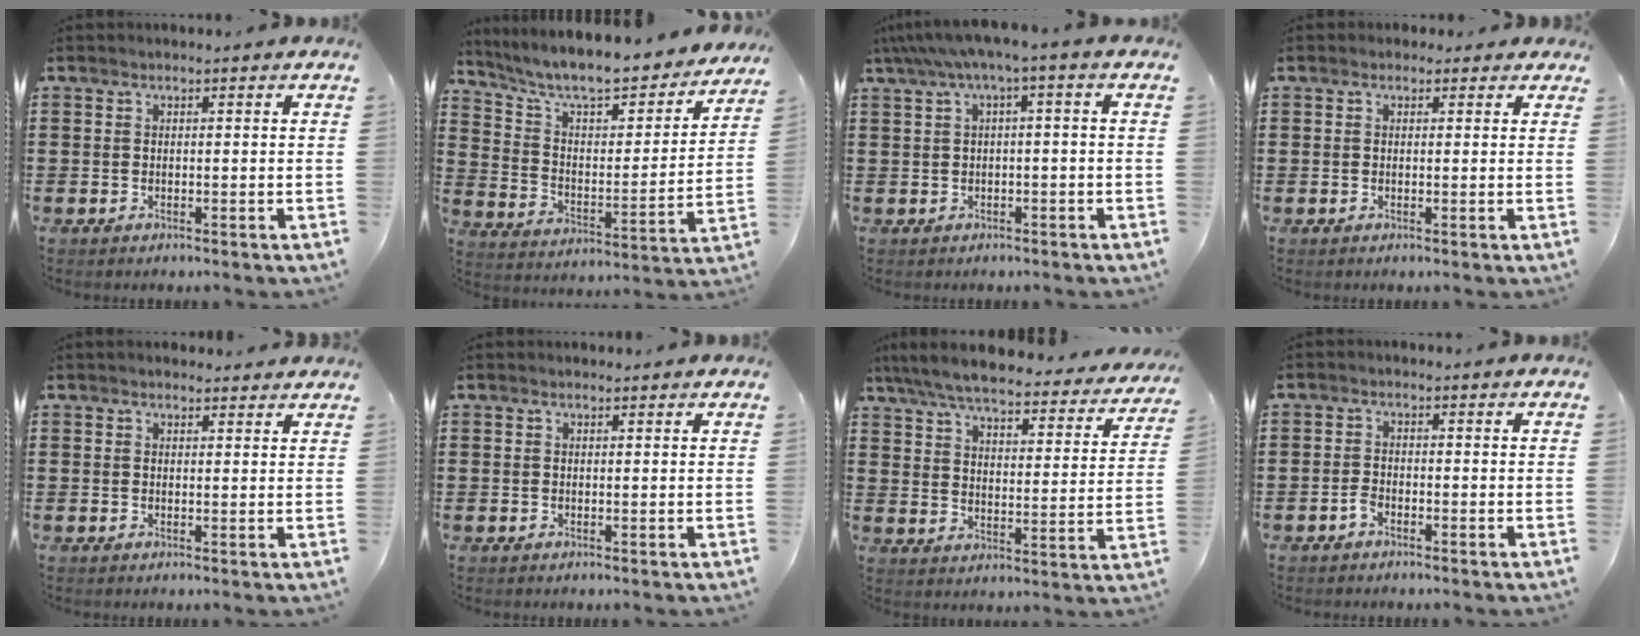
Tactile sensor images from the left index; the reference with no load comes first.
{"total": 8.7, "force": [7.6, 1.3, 4.1], "torque": [-0.111, -0.052, 0.127]}
{"total": 3.0, "force": [-0.5, 0.2, 2.9], "torque": [-0.054, 0.000, -0.014]}
{"total": 1.0, "force": [0.4, 0.9, 0.3], "torque": [0.000, 0.004, 0.004]}
{"total": 1.5, "force": [1.5, 0.3, 0.3], "torque": [-0.007, 0.004, 0.029]}
{"total": 0.0}
{"total": 6.6, "force": [6.0, 0.6, 2.7], "torque": [-0.079, -0.038, 0.100]}
{"total": 1.7, "force": [-1.3, 0.6, 0.8], "torque": [-0.020, 0.001, -0.026]}